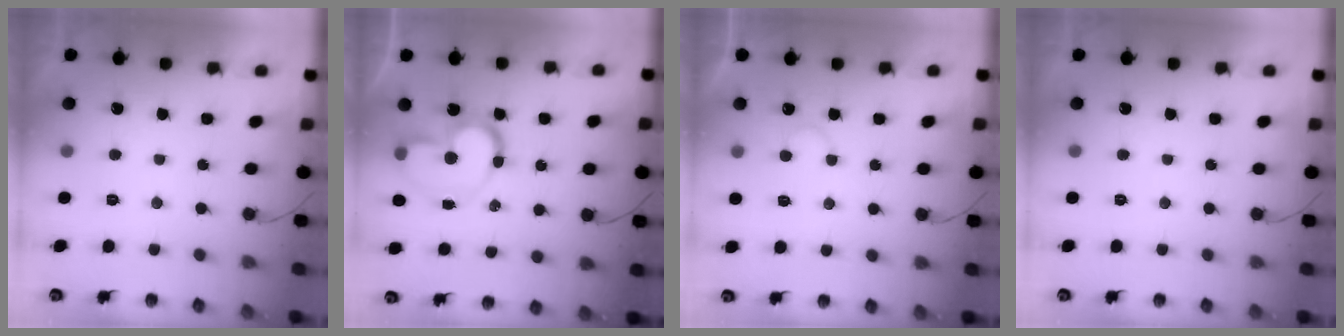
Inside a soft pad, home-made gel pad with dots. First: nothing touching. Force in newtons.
{"total": 13.5, "press": 13.4, "slide": 1.4}
{"total": 4.3, "press": 4.3, "slide": 0.4}
{"total": 0.0}